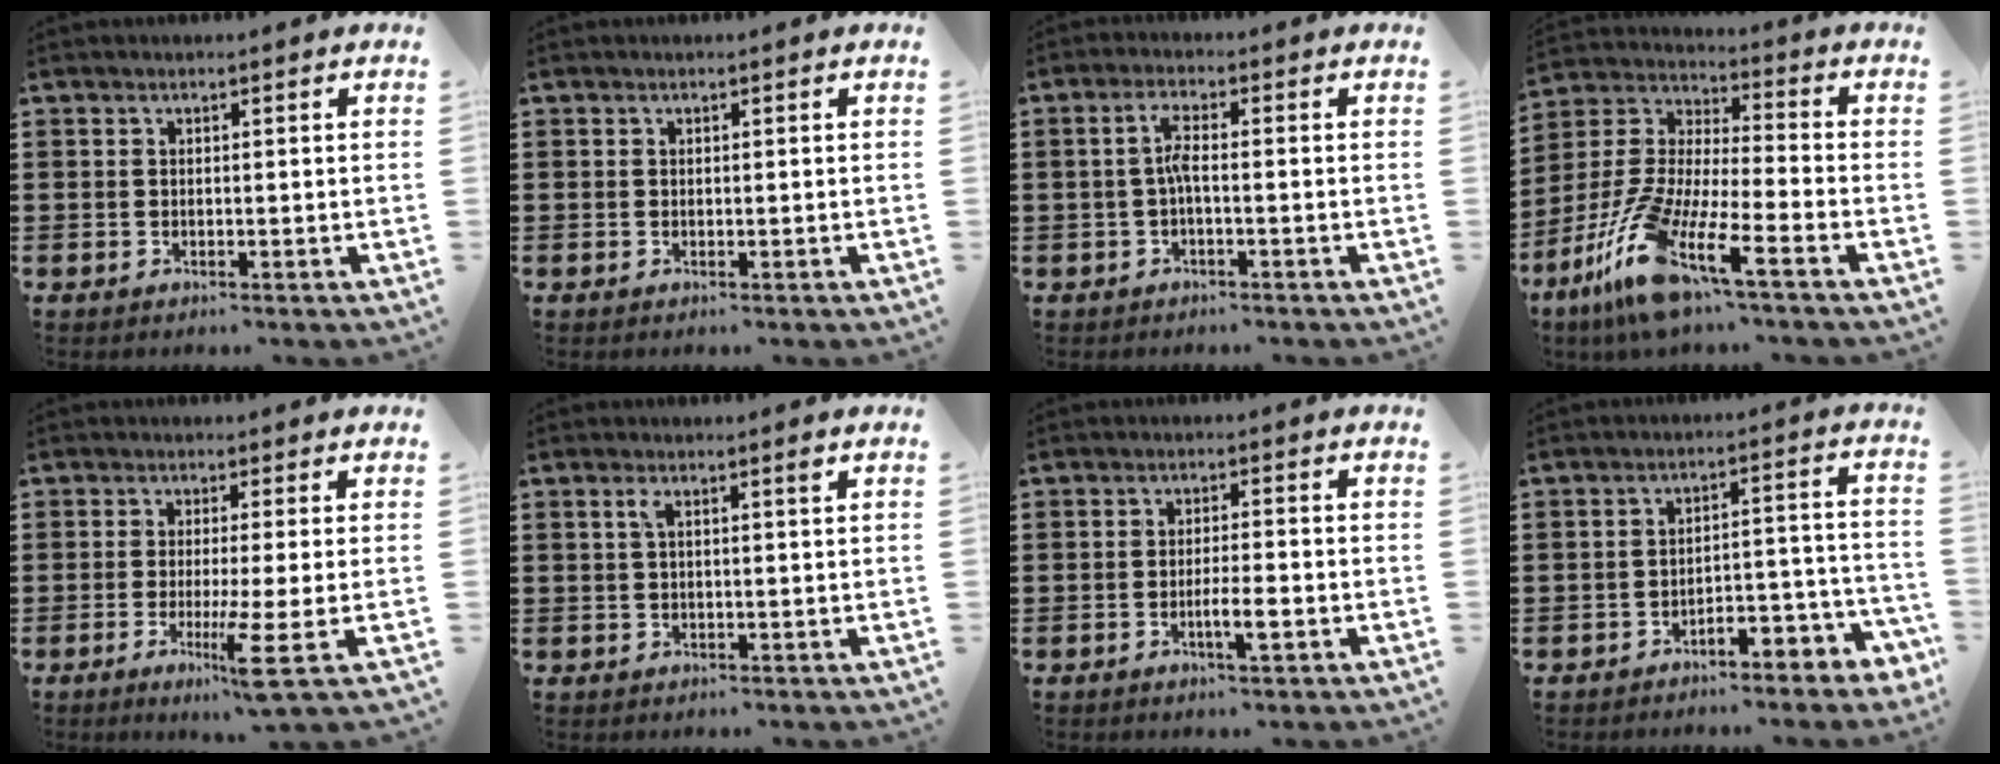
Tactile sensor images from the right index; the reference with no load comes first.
{"total": 0.0}
{"total": 3.1, "force": [-0.7, 0.7, 2.9], "torque": [-0.063, 0.001, -0.017]}
{"total": 13.2, "force": [-8.5, 1.3, 10.0], "torque": [-0.229, -0.021, -0.169]}
{"total": 6.3, "force": [-2.2, -0.9, 5.8], "torque": [-0.110, -0.026, -0.039]}
{"total": 2.2, "force": [0.9, 0.2, 2.0], "torque": [-0.041, 0.002, 0.015]}
{"total": 3.6, "force": [-1.5, 0.2, 3.2], "torque": [-0.056, -0.003, -0.027]}
{"total": 3.8, "force": [-3.5, 0.7, 1.2], "torque": [-0.026, 0.006, -0.075]}